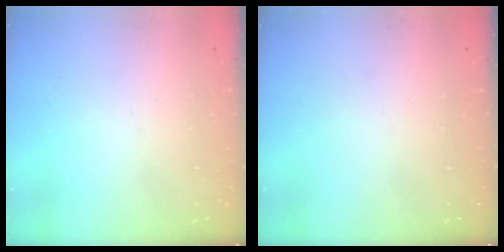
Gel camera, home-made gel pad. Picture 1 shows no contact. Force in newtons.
{"total": 0.0}